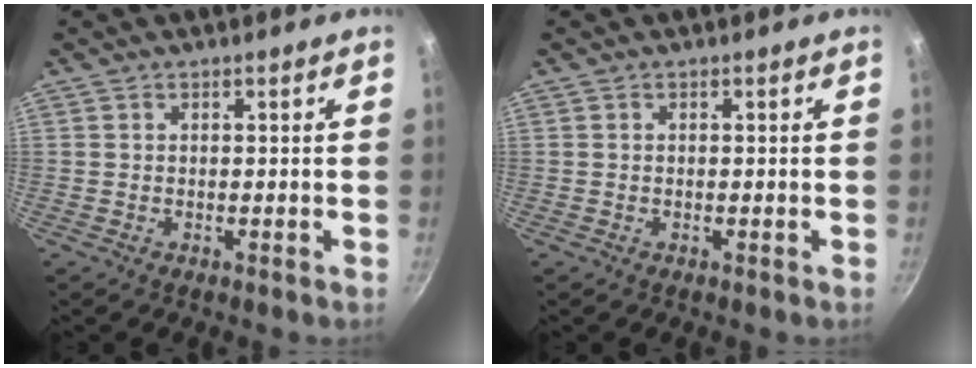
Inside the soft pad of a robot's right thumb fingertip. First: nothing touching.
{"total": 0.0}